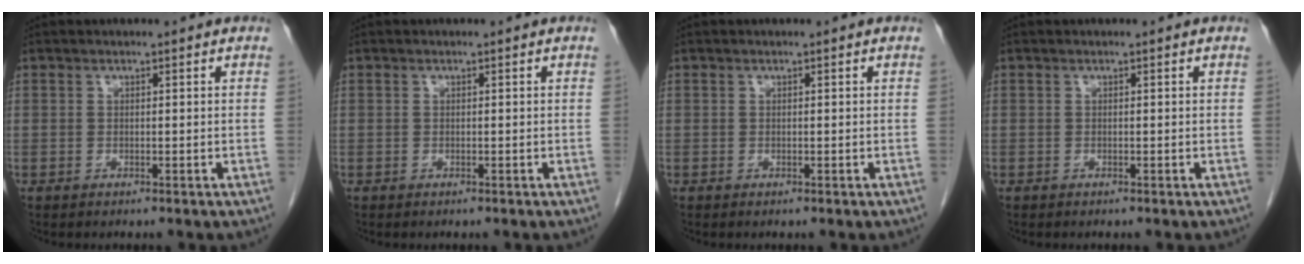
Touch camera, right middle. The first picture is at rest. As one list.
[{"total": 0.0}, {"total": 0.0}, {"total": 0.0}]